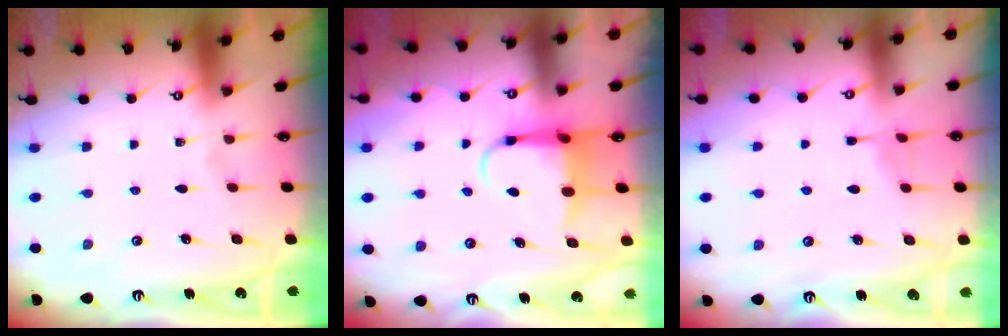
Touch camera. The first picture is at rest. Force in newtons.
{"total": 5.2, "press": 5.1, "slide": 1.0}
{"total": 3.6, "press": 3.5, "slide": 0.5}